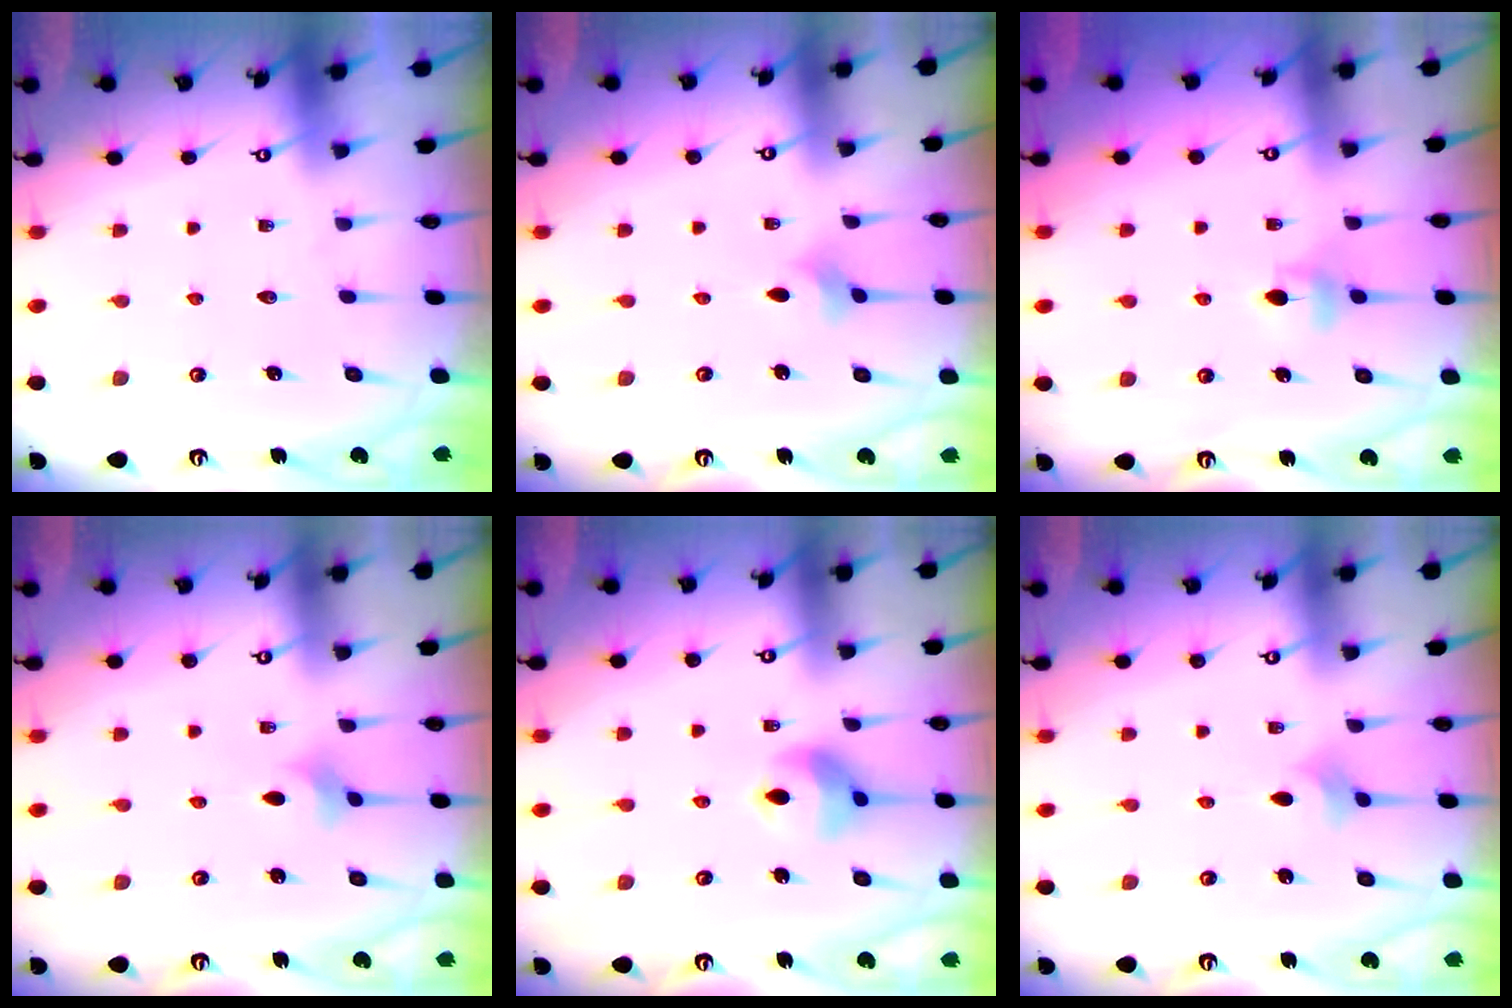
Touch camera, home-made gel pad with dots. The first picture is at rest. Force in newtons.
{"total": 2.1, "press": 2.0, "slide": 0.5}
{"total": 4.6, "press": 4.5, "slide": 0.6}
{"total": 3.1, "press": 3.1, "slide": 0.6}
{"total": 9.1, "press": 9.0, "slide": 1.0}
{"total": 2.4, "press": 2.4, "slide": 0.5}